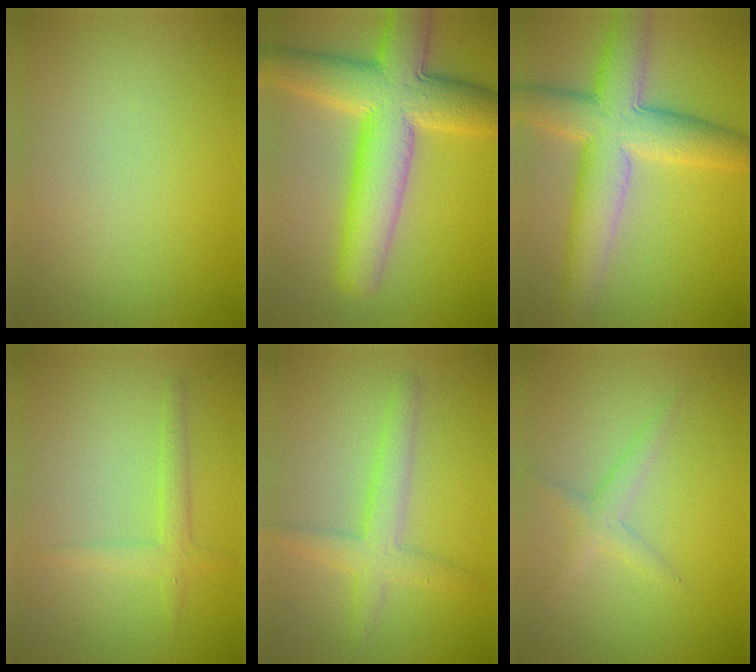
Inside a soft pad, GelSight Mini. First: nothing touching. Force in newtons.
{"total": 10.5, "press": 10.4, "slide": 0.4}
{"total": 8.5, "press": 8.5, "slide": 0.2}
{"total": 1.7, "press": 1.7, "slide": 0.0}
{"total": 3.3, "press": 3.3, "slide": 0.1}
{"total": 1.8, "press": 1.8, "slide": 0.1}